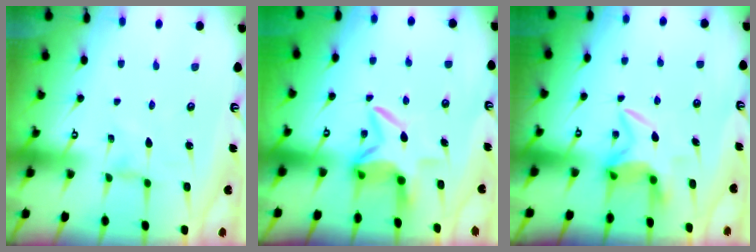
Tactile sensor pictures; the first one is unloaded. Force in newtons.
{"total": 6.6, "press": 6.5, "slide": 1.5}
{"total": 6.5, "press": 6.5, "slide": 0.6}